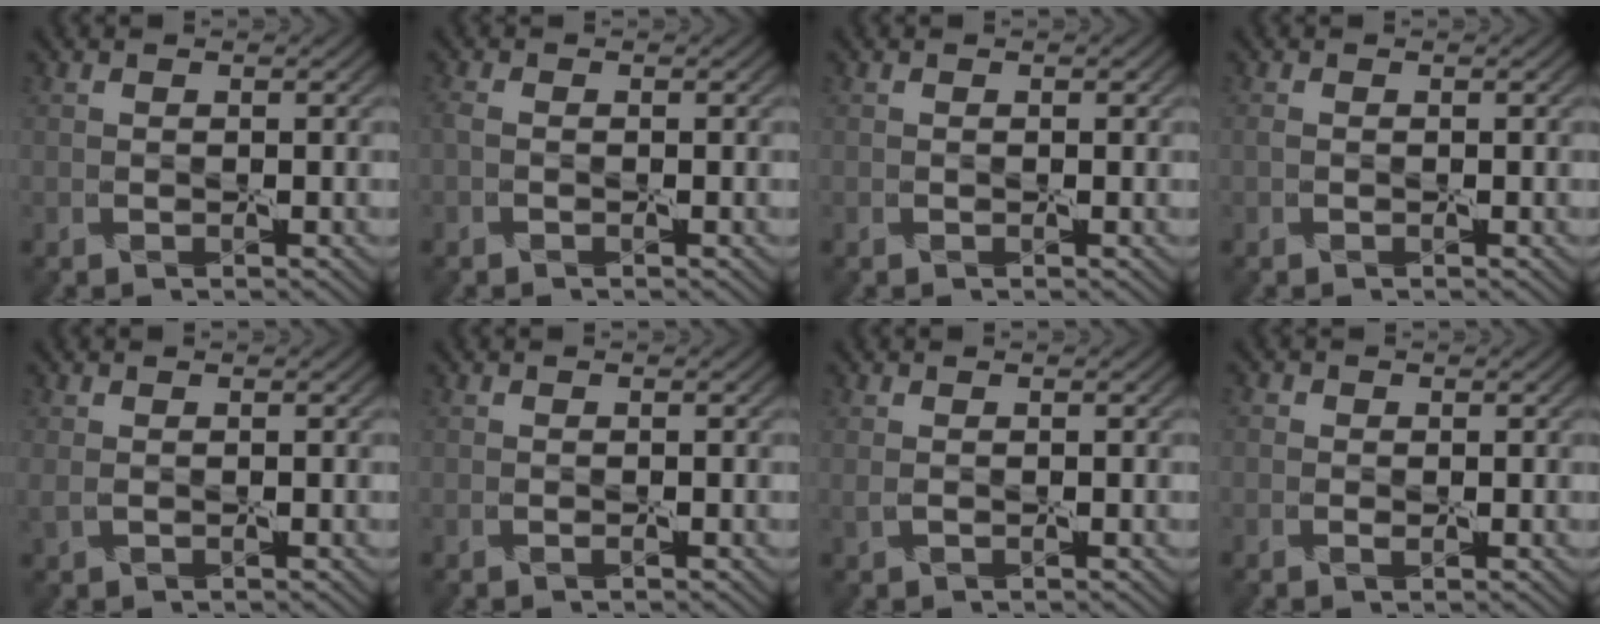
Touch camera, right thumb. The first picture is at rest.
{"total": 0.5, "force": [-0.4, 0.2, 0.3], "torque": [-0.006, -0.003, -0.008]}
{"total": 0.0}
{"total": 0.0}
{"total": 1.1, "force": [0.3, 0.5, 1.0], "torque": [-0.024, 0.004, 0.008]}
{"total": 0.0}
{"total": 0.6, "force": [0.5, -0.2, 0.3], "torque": [-0.010, 0.006, 0.010]}
{"total": 0.9, "force": [-0.2, 0.9, 0.2], "torque": [0.011, -0.006, -0.004]}